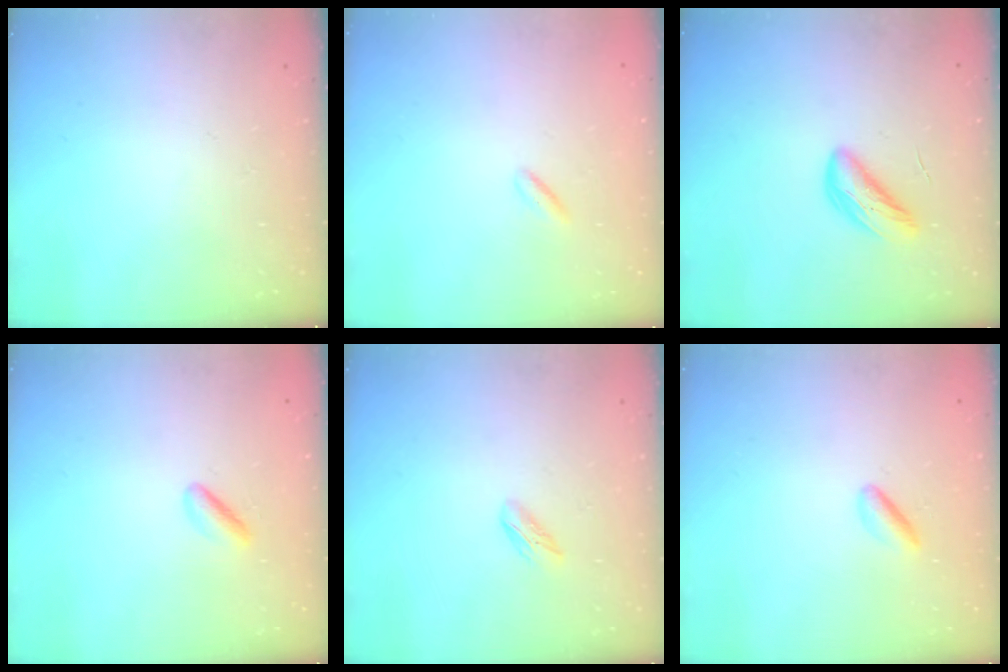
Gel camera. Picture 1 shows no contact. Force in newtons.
{"total": 1.3, "press": 1.1, "slide": 0.6}
{"total": 6.1, "press": 6.1, "slide": 0.3}
{"total": 2.3, "press": 2.1, "slide": 1.0}
{"total": 2.7, "press": 2.6, "slide": 0.8}
{"total": 3.0, "press": 2.7, "slide": 1.2}